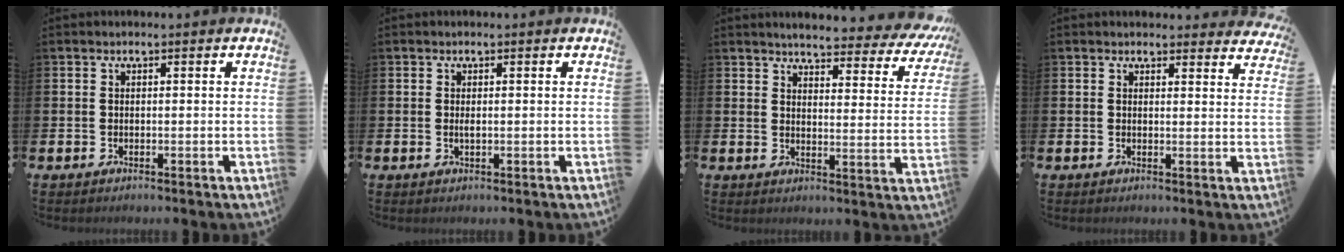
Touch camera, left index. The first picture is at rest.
{"total": 0.7, "force": [0.1, 0.2, 0.7], "torque": [-0.012, 0.000, 0.001]}
{"total": 4.2, "force": [4.0, 0.7, 1.1], "torque": [-0.031, -0.038, 0.062]}
{"total": 2.4, "force": [2.4, 0.5, 0.0], "torque": [0.004, -0.012, 0.041]}